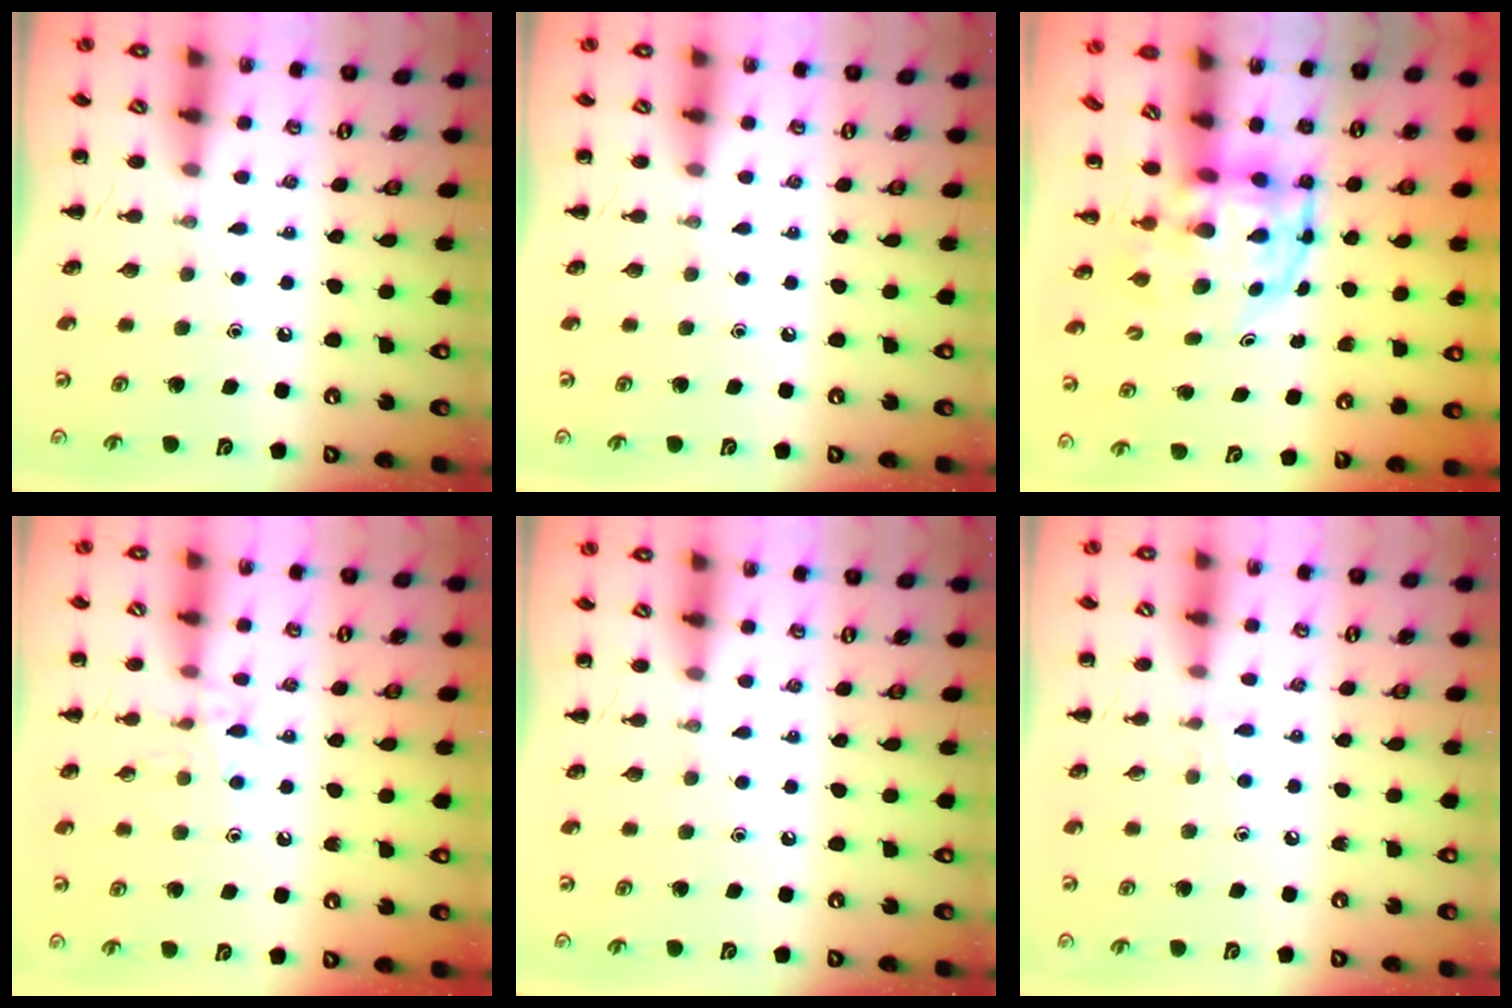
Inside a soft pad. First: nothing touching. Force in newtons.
{"total": 0.0}
{"total": 4.7, "press": 4.6, "slide": 1.2}
{"total": 8.0, "press": 7.9, "slide": 1.3}
{"total": 0.0}
{"total": 3.8, "press": 3.5, "slide": 1.5}